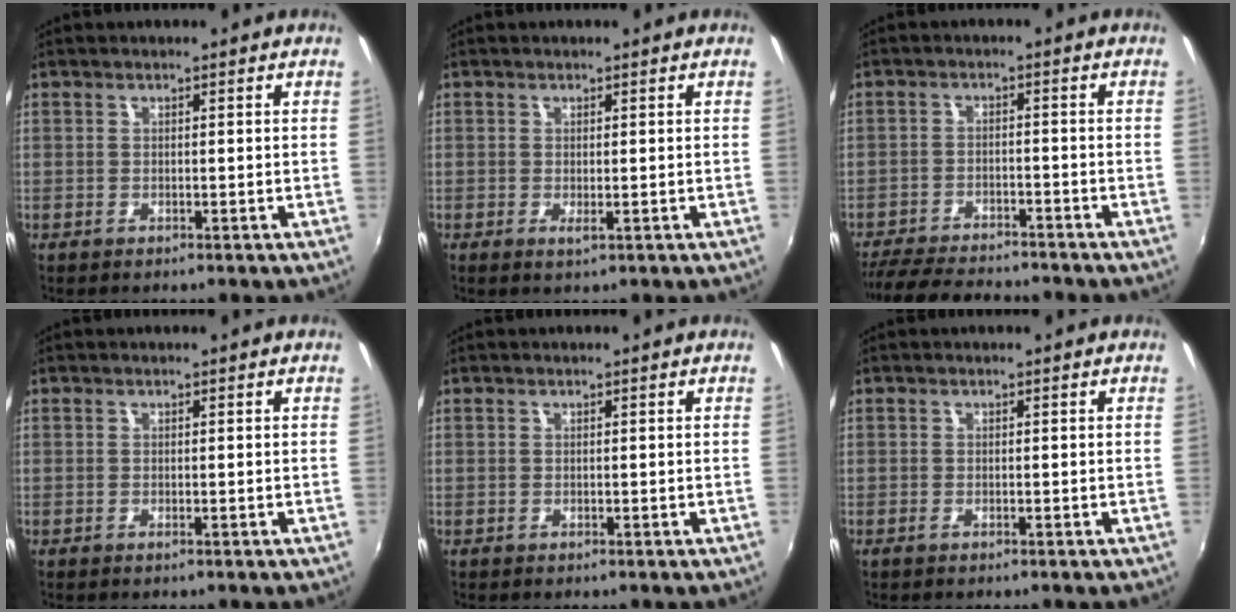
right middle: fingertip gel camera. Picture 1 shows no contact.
{"total": 1.1, "force": [-0.1, 0.2, 1.1], "torque": [-0.019, -0.003, -0.003]}
{"total": 13.1, "force": [-11.9, 2.4, 5.0], "torque": [-0.122, -0.018, -0.190]}
{"total": 0.0}
{"total": 0.0}
{"total": 0.7, "force": [-0.5, 0.0, 0.5], "torque": [-0.011, -0.002, -0.011]}